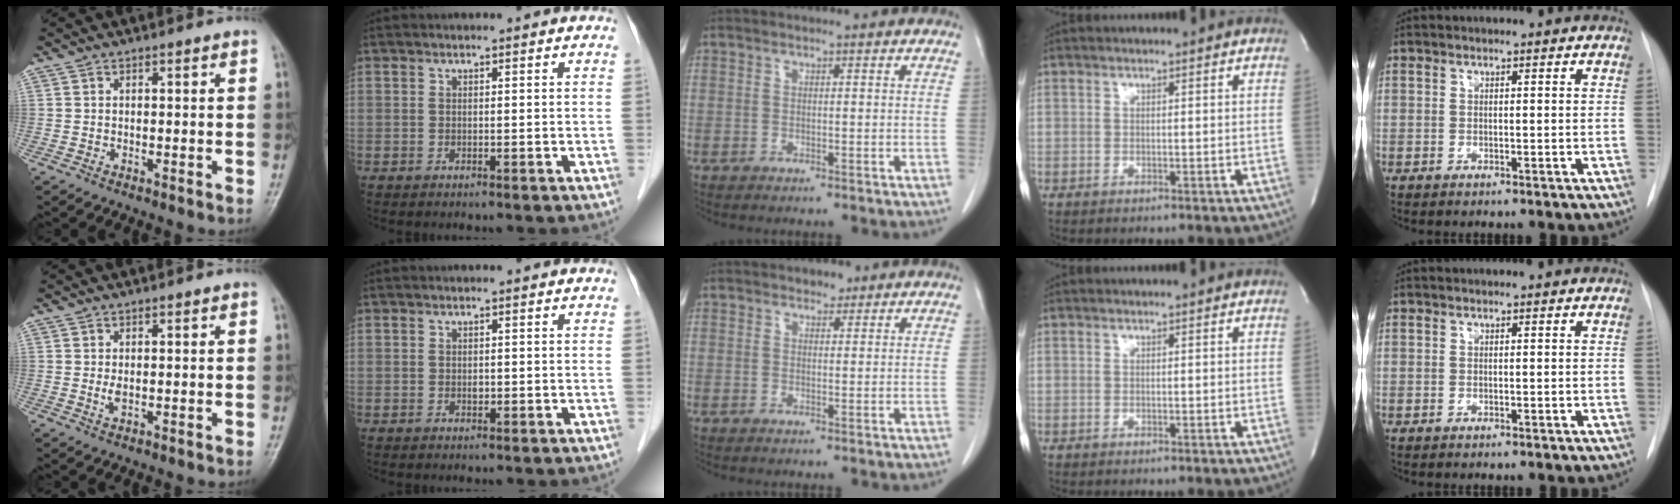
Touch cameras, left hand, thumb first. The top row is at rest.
{"thumb": {"total": 1.6, "force": [0.2, 0.8, 1.3], "torque": [-0.024, -0.005, 0.004]}, "index": {"total": 0.5, "force": [-0.1, 0.4, 0.4], "torque": [-0.006, 0.000, -0.003]}, "middle": {"total": 1.6, "force": [1.1, 1.0, 0.4], "torque": [-0.007, -0.001, 0.015]}}